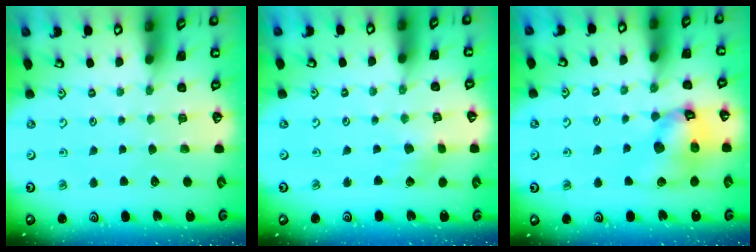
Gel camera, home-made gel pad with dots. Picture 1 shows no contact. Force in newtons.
{"total": 2.3, "press": 2.3, "slide": 0.3}
{"total": 14.1, "press": 14.0, "slide": 1.8}